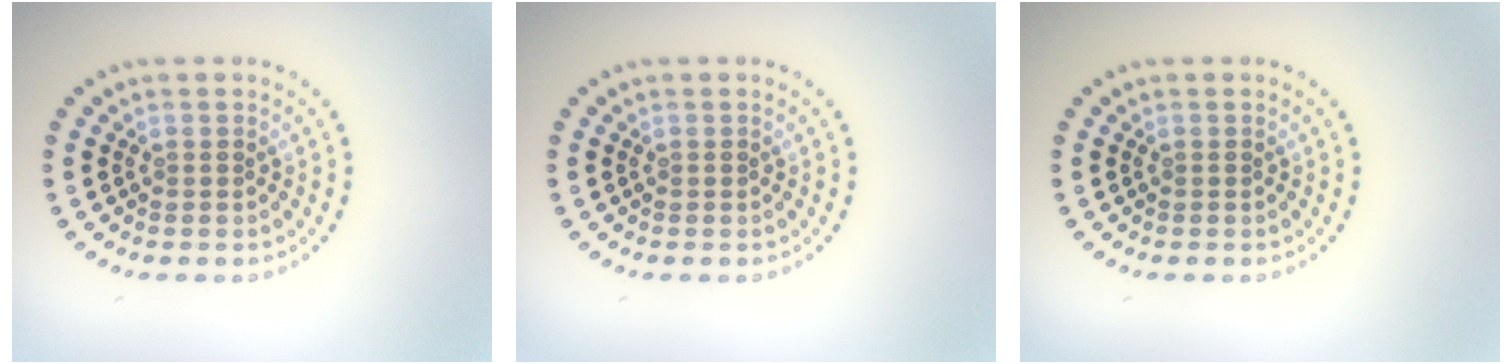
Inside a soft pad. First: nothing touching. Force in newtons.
{"total": 0.0}
{"total": 0.0}